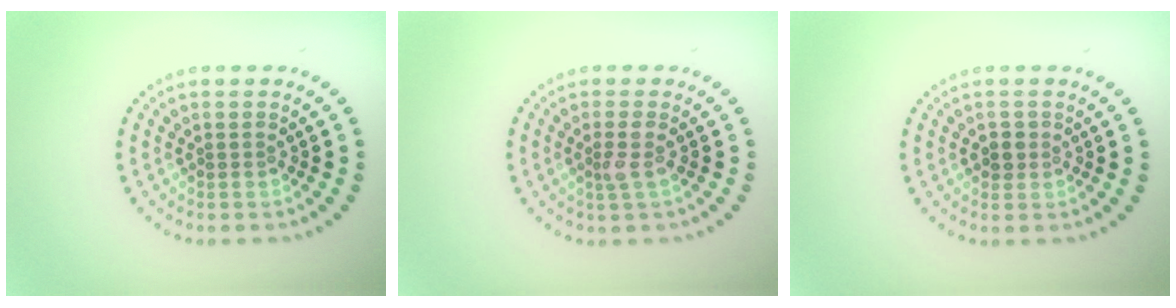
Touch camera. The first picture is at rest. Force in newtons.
{"total": 1.5, "press": 1.3, "slide": 0.7}
{"total": 1.2, "press": 1.1, "slide": 0.5}